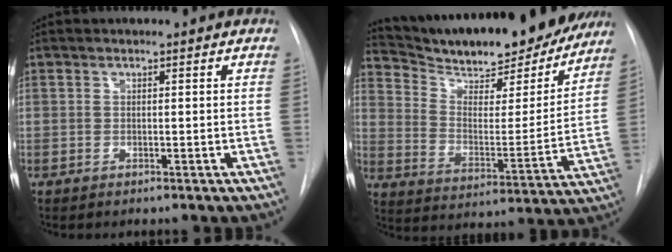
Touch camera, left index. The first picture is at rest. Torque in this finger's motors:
{"motor_torque": [0.36, -0.71, 0.32, 0.14]}